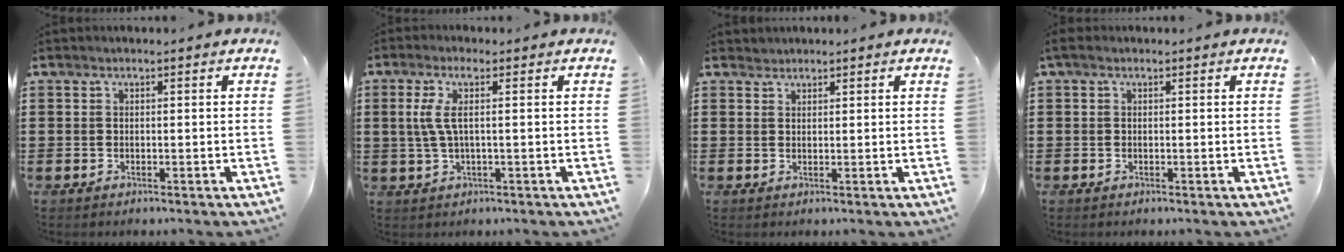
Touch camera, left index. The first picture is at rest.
{"total": 3.9, "force": [0.2, 0.3, 3.9], "torque": [-0.095, -0.010, -0.006]}
{"total": 1.3, "force": [1.2, 0.4, -0.1], "torque": [-0.002, 0.000, 0.025]}
{"total": 0.9, "force": [-0.2, 0.5, 0.6], "torque": [-0.012, 0.003, -0.004]}